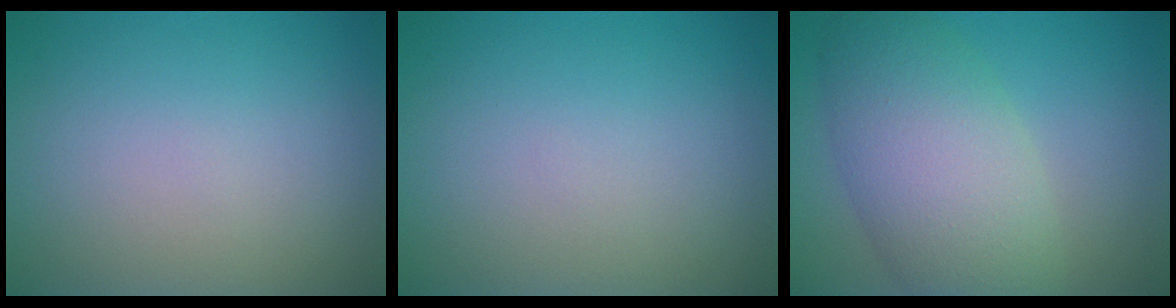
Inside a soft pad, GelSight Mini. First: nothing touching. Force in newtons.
{"total": 0.0}
{"total": 8.1, "press": 8.1, "slide": 0.3}